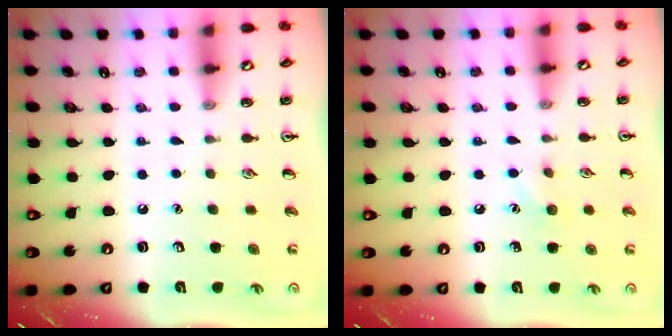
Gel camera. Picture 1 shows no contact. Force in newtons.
{"total": 6.2, "press": 5.9, "slide": 1.9}